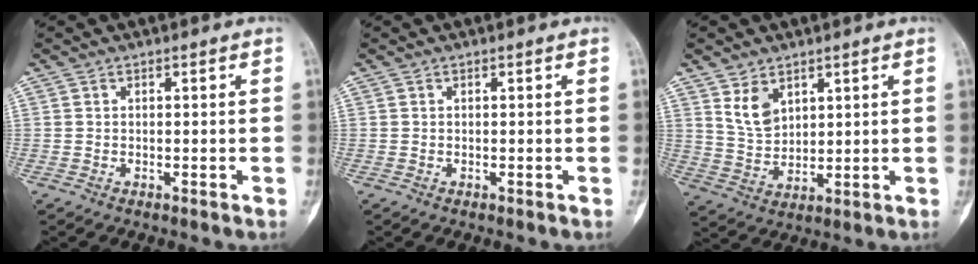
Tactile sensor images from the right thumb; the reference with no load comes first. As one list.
[{"total": 0.0}, {"total": 6.2, "force": [3.5, 3.9, 3.3], "torque": [-0.047, -0.025, 0.078]}]